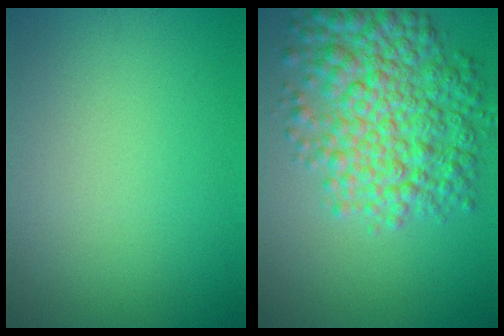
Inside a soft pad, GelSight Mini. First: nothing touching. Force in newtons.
{"total": 8.2, "press": 8.2, "slide": 0.2}